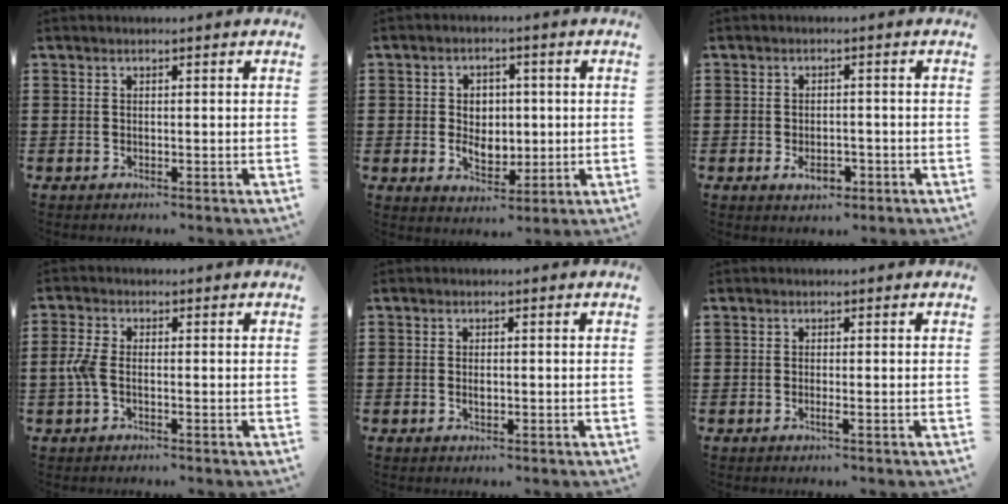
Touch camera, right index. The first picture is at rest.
{"total": 4.8, "force": [-0.1, 3.9, 2.7], "torque": [-0.045, 0.006, -0.007]}
{"total": 3.1, "force": [-1.5, 1.6, 2.2], "torque": [-0.048, -0.002, -0.029]}
{"total": 3.4, "force": [-0.8, 1.6, 2.9], "torque": [-0.083, -0.006, -0.022]}
{"total": 1.1, "force": [-0.1, 0.4, 1.0], "torque": [-0.020, -0.001, -0.001]}
{"total": 0.9, "force": [-0.3, -0.2, 0.8], "torque": [-0.016, -0.008, -0.004]}